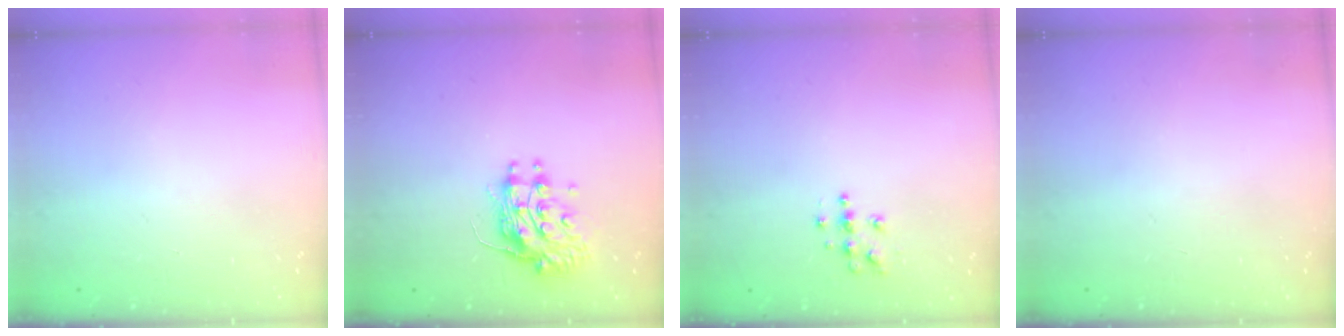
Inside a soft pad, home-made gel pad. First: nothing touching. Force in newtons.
{"total": 10.6, "press": 10.6, "slide": 0.7}
{"total": 4.9, "press": 4.9, "slide": 0.1}
{"total": 0.0}